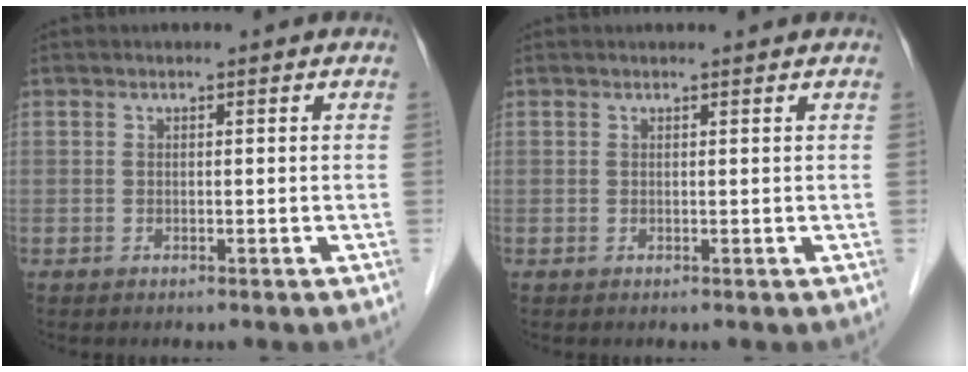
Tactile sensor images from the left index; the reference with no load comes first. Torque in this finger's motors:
{"motor_torque": [0.17, -0.06, -0.01, 0.00]}